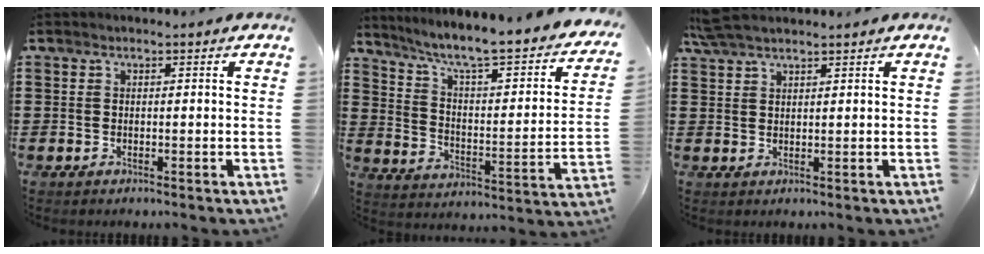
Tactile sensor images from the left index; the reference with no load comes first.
{"total": 6.5, "force": [5.0, 0.3, 4.2], "torque": [-0.102, -0.044, 0.074]}
{"total": 3.5, "force": [3.0, 0.5, 1.7], "torque": [-0.041, 0.003, 0.058]}